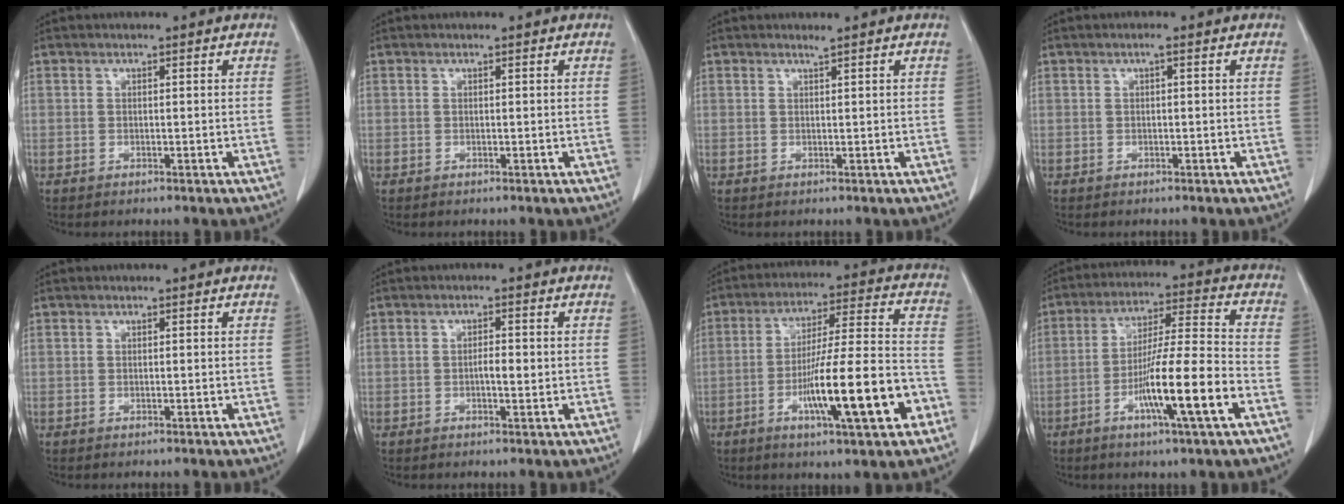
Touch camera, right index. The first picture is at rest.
{"total": 0.0}
{"total": 0.5, "force": [0.5, -0.2, 0.2], "torque": [-0.011, -0.007, 0.014]}
{"total": 0.6, "force": [0.2, 0.0, 0.6], "torque": [-0.011, 0.003, 0.003]}
{"total": 0.0}
{"total": 2.1, "force": [-0.2, 0.6, 2.0], "torque": [-0.037, 0.002, -0.002]}
{"total": 16.3, "force": [-6.1, 1.4, 15.0], "torque": [-0.256, -0.001, -0.092]}
{"total": 13.2, "force": [-5.1, -0.3, 12.2], "torque": [-0.220, -0.006, -0.089]}